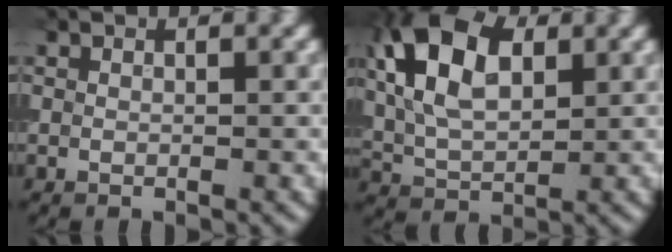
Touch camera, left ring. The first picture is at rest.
{"total": 9.8, "force": [2.8, 5.6, 7.6], "torque": [-0.176, 0.019, 0.046]}